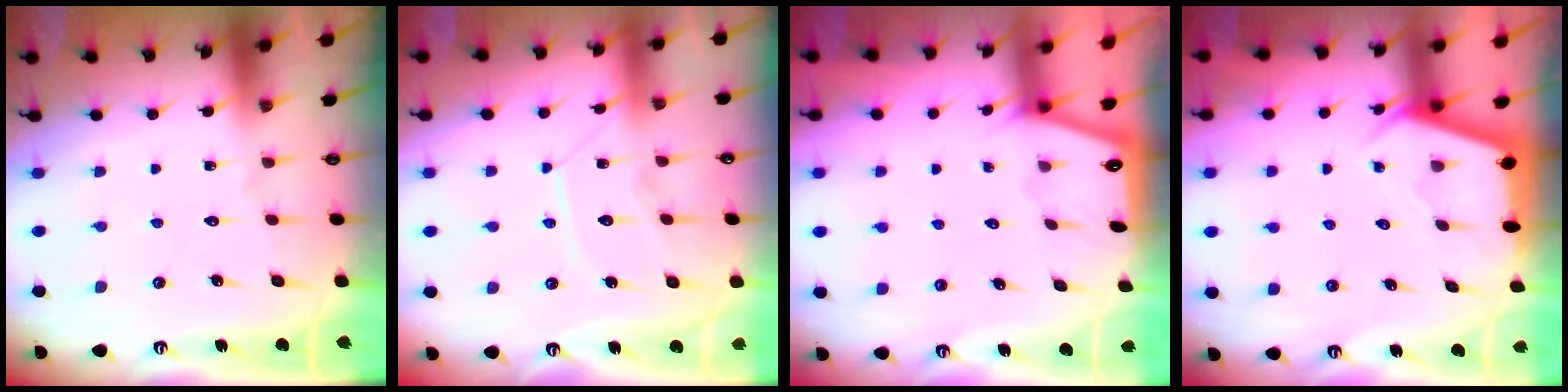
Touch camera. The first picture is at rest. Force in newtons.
{"total": 9.6, "press": 9.6, "slide": 0.7}
{"total": 0.7, "press": 0.6, "slide": 0.2}
{"total": 2.8, "press": 2.8, "slide": 0.3}